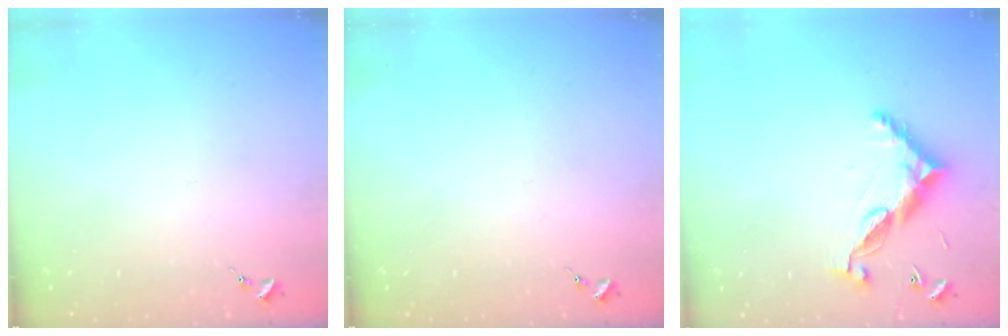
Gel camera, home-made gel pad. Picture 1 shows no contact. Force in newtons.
{"total": 0.0}
{"total": 10.4, "press": 10.4, "slide": 0.4}